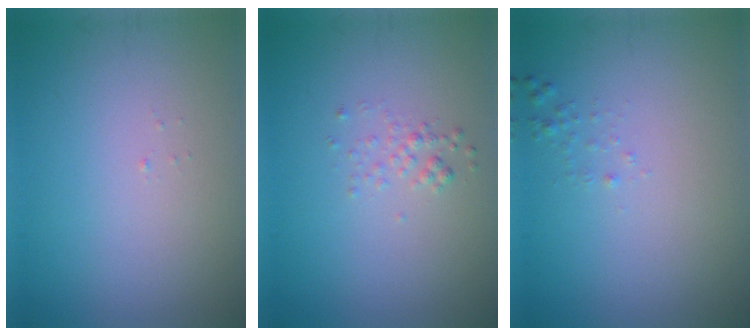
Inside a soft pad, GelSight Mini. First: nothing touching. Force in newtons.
{"total": 1.0, "press": 1.0, "slide": 0.1}
{"total": 0.6, "press": 0.6, "slide": 0.0}